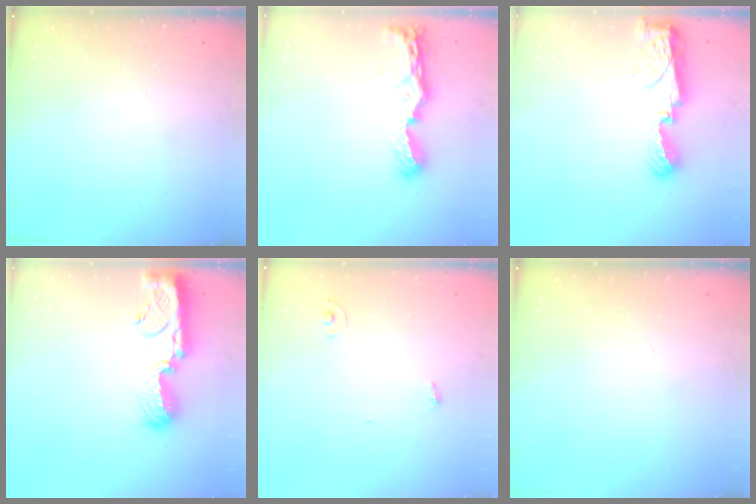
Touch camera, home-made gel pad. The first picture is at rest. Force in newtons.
{"total": 8.8, "press": 8.8, "slide": 0.3}
{"total": 7.3, "press": 7.3, "slide": 0.7}
{"total": 11.2, "press": 11.2, "slide": 1.0}
{"total": 2.8, "press": 2.8, "slide": 0.1}
{"total": 0.0}